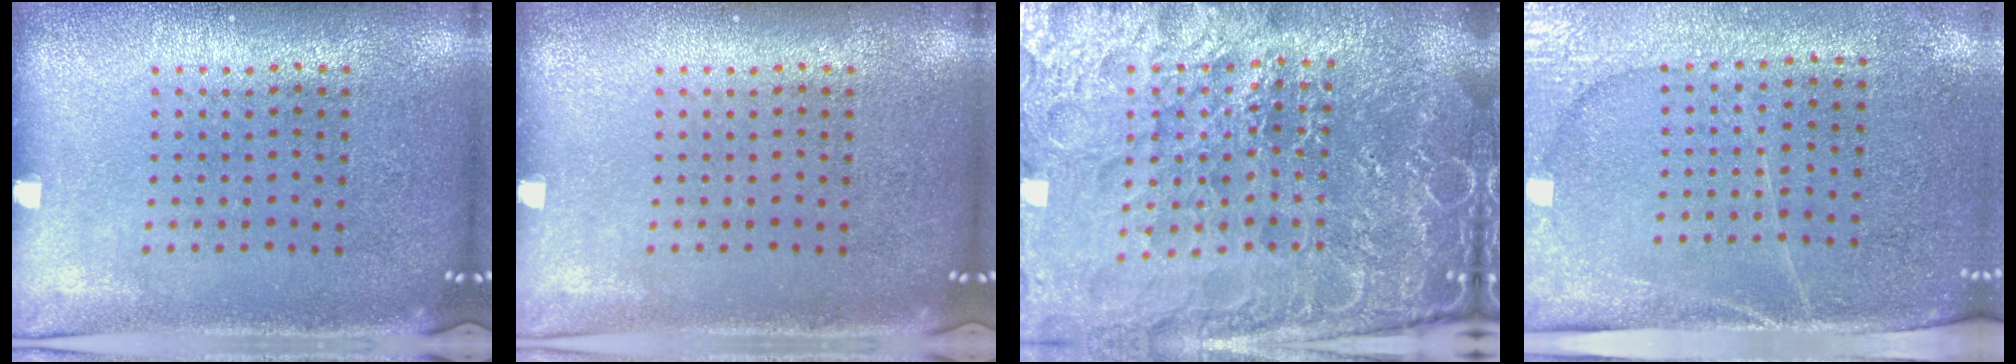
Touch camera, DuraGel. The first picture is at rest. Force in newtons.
{"total": 0.0}
{"total": 6.1, "press": 5.5, "slide": 2.7}
{"total": 2.9, "press": 2.7, "slide": 1.2}